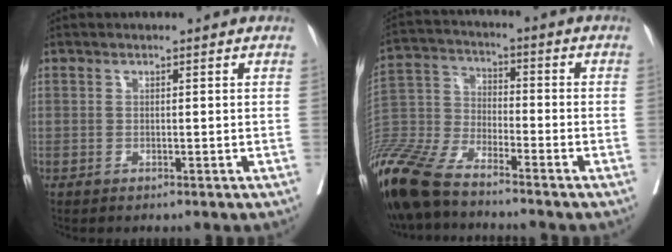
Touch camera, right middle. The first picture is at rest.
{"total": 17.3, "force": [-13.9, 4.6, 9.1], "torque": [-0.229, -0.025, -0.277]}